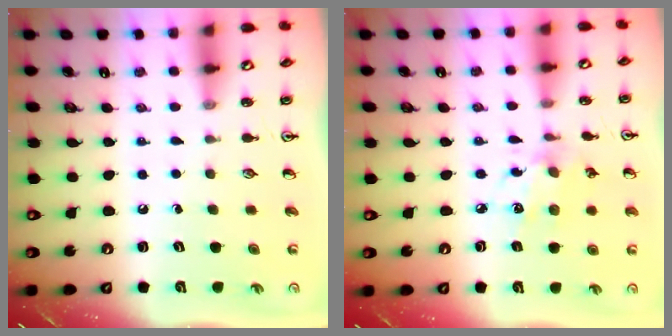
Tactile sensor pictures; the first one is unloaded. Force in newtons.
{"total": 6.3, "press": 6.3, "slide": 0.7}